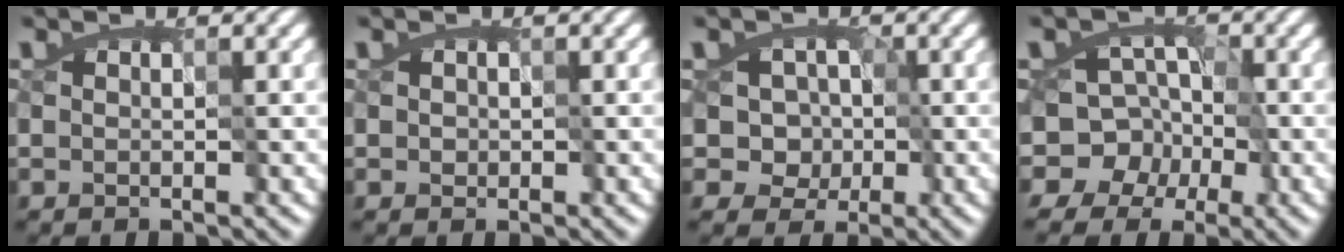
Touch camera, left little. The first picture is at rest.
{"total": 0.8, "force": [0.0, 0.8, 0.3], "torque": [-0.010, 0.006, 0.001]}
{"total": 5.0, "force": [-0.3, 4.6, 1.9], "torque": [-0.006, 0.010, -0.025]}
{"total": 7.6, "force": [-4.0, 5.9, 2.5], "torque": [0.000, 0.014, -0.092]}